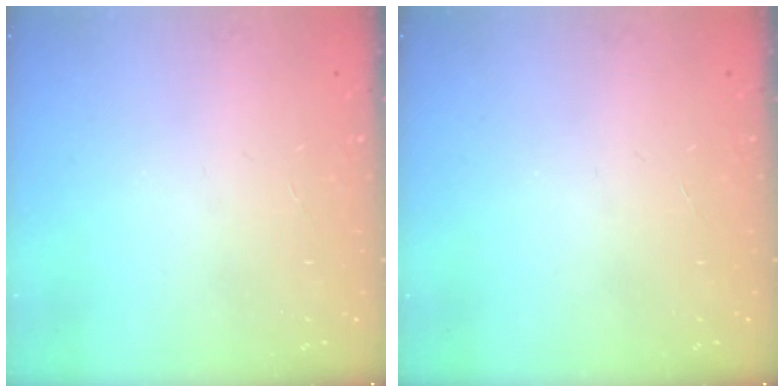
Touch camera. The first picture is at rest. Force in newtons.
{"total": 0.0}